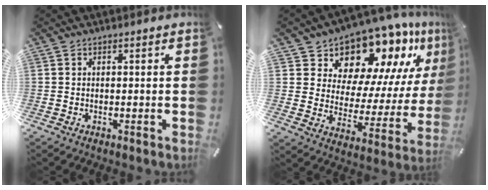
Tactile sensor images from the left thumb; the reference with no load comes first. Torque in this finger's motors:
{"motor_torque": [1.46, 1.45, 1.84, -0.67, 0.11]}